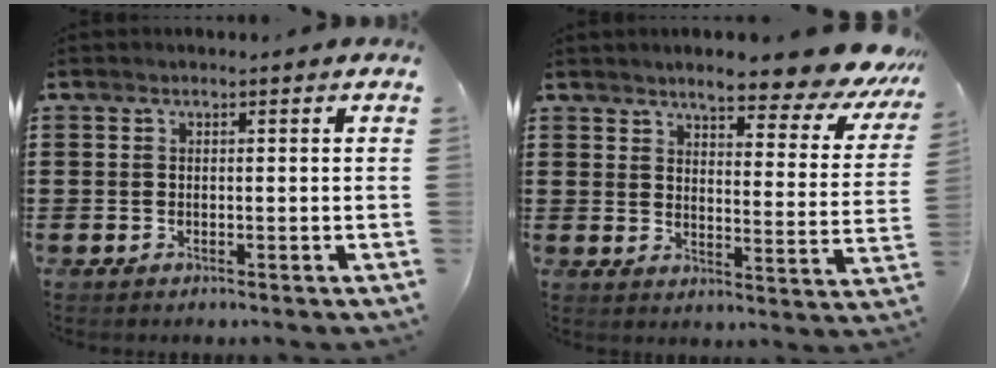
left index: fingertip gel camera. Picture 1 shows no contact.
{"total": 7.5, "force": [6.5, 0.6, 3.7], "torque": [-0.074, -0.041, 0.108]}